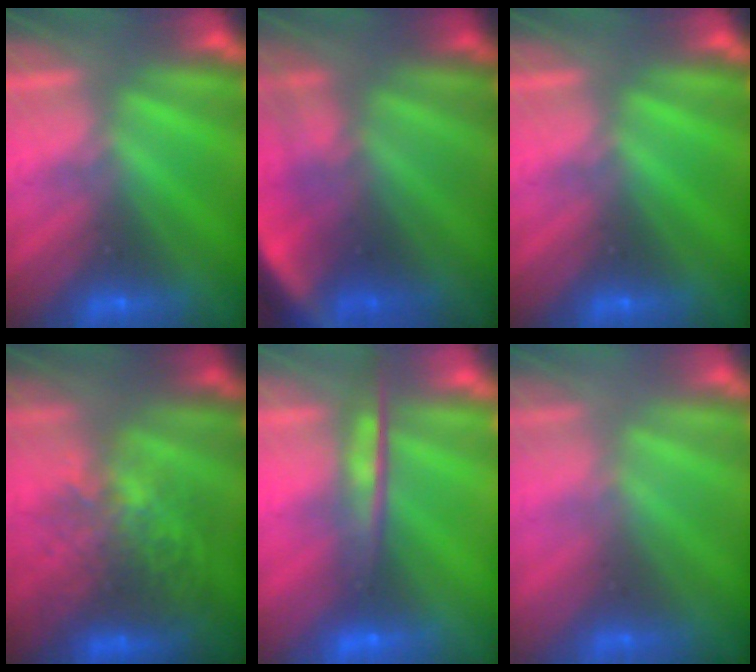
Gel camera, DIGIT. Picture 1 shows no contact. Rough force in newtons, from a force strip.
{"total": 4.5}
{"total": 0.0}
{"total": 7.5}
{"total": 5.8}
{"total": 2.9}